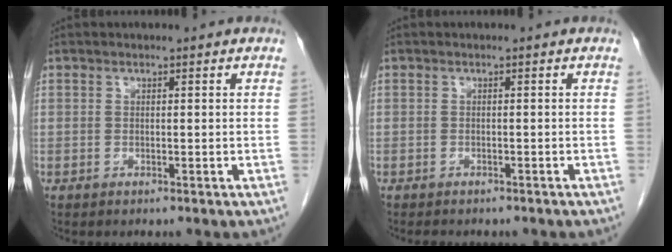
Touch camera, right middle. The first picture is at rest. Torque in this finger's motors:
{"motor_torque": [0.38, -0.25, 0.02, 0.03]}